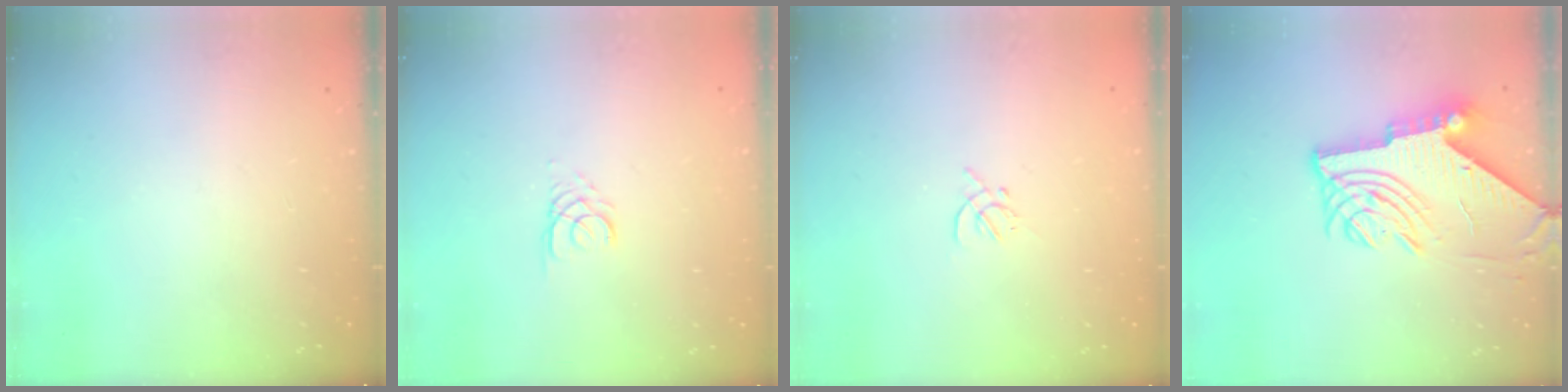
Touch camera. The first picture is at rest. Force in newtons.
{"total": 2.6, "press": 2.6, "slide": 0.3}
{"total": 1.4, "press": 1.3, "slide": 0.5}
{"total": 10.9, "press": 10.8, "slide": 1.2}